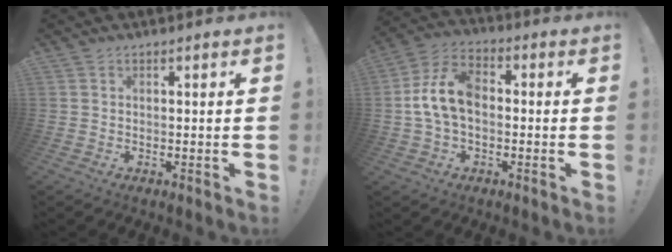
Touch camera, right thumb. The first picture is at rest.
{"total": 12.0, "force": [-0.2, 7.8, 9.1], "torque": [-0.169, 0.010, -0.001]}